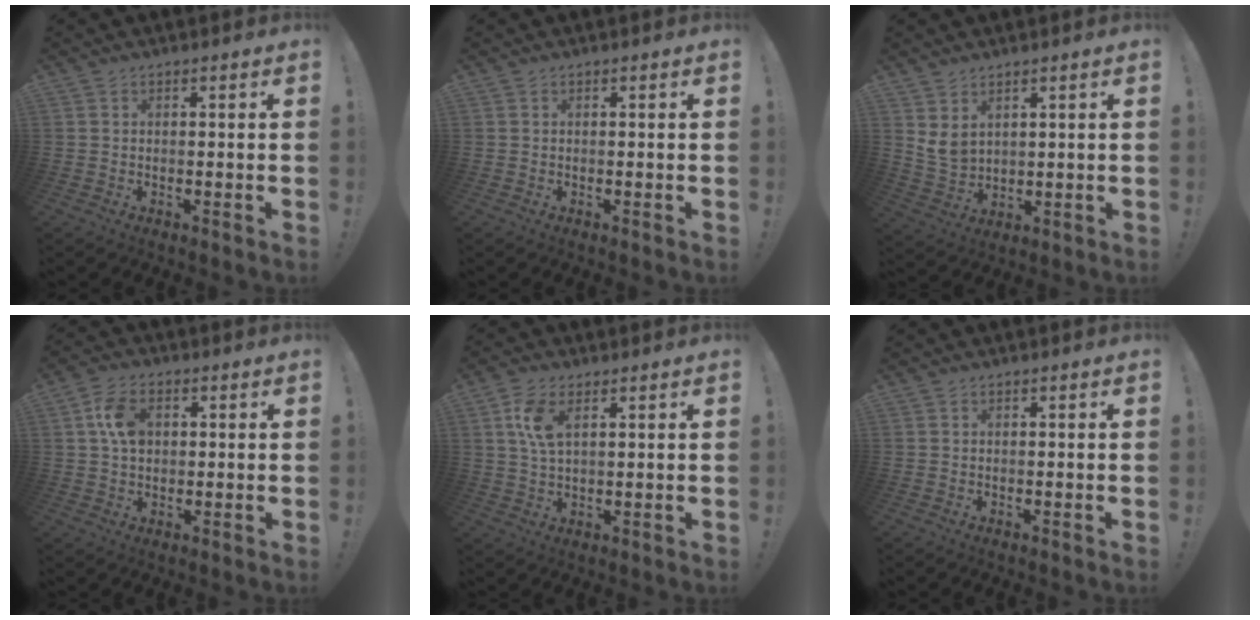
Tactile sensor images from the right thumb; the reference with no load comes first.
{"total": 0.0}
{"total": 5.8, "force": [3.6, 3.4, 3.0], "torque": [-0.062, -0.017, 0.072]}
{"total": 8.4, "force": [1.7, 5.7, 5.9], "torque": [-0.103, 0.010, 0.033]}
{"total": 7.4, "force": [2.8, 3.5, 5.9], "torque": [-0.123, -0.002, 0.047]}
{"total": 0.0}